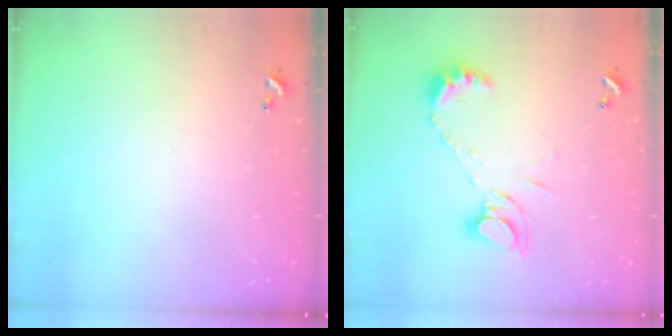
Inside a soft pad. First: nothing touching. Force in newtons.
{"total": 10.0, "press": 10.0, "slide": 0.9}